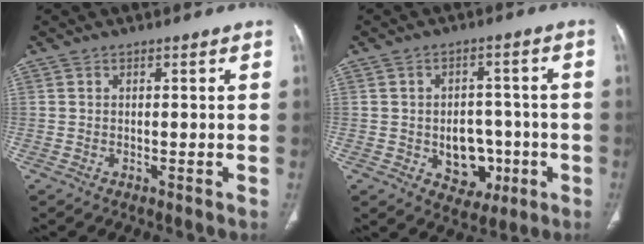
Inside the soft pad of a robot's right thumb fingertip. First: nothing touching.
{"total": 9.1, "force": [-2.2, 7.0, 5.4], "torque": [-0.031, 0.022, -0.018]}